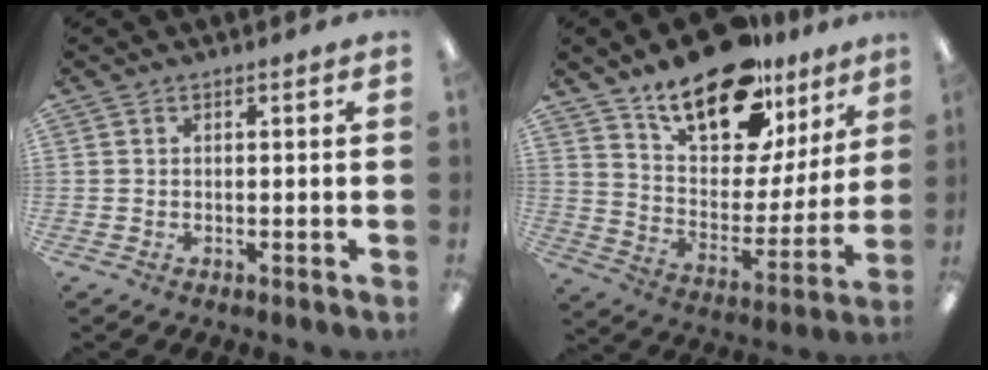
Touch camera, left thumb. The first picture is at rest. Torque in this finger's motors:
{"motor_torque": [0.77, 0.77, 1.44, -1.33, 0.43]}